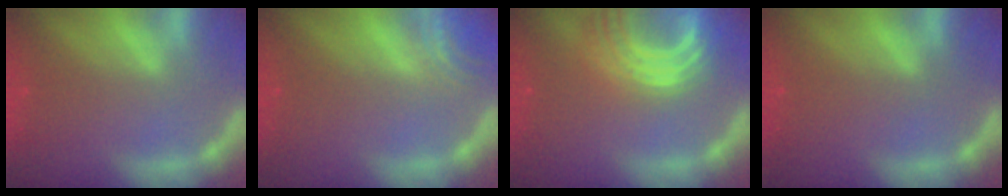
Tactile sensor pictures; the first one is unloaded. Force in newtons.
{"total": 2.5}
{"total": 9.0}
{"total": 0.0}